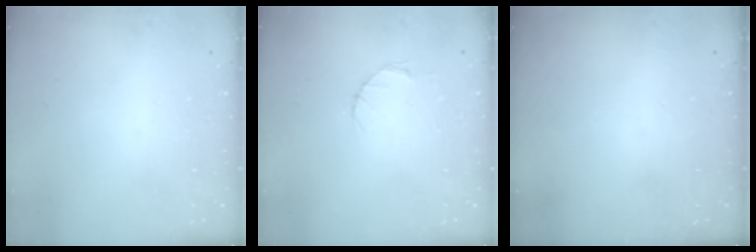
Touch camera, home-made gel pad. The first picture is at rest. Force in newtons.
{"total": 2.7, "press": 2.7, "slide": 0.4}
{"total": 0.0}